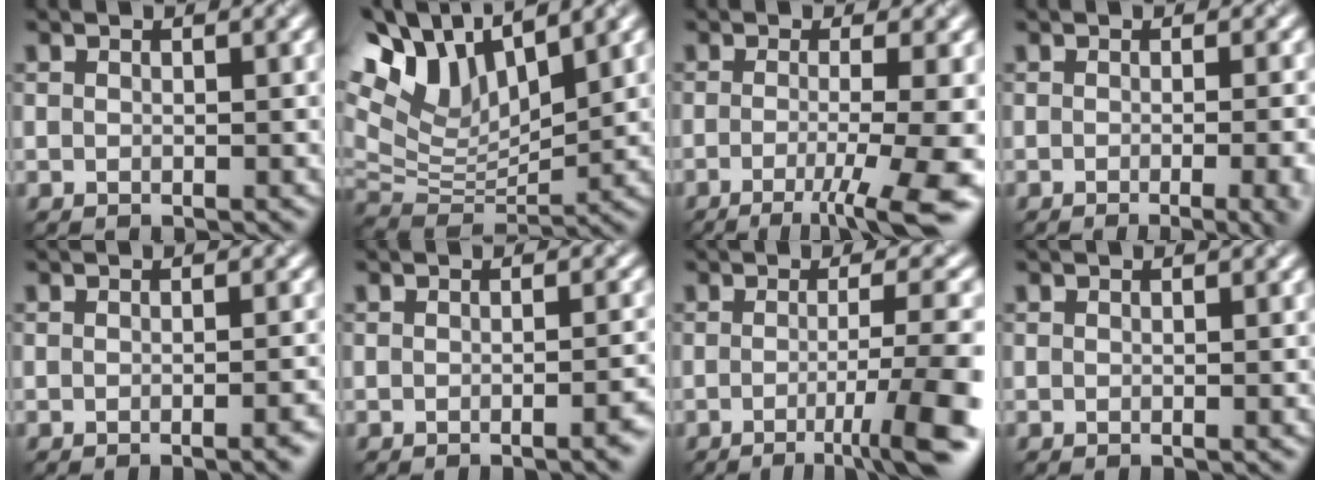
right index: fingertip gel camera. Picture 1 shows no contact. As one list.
[{"total": 9.7, "force": [5.9, 4.2, 6.5], "torque": [-0.141, 0.018, 0.105]}, {"total": 8.0, "force": [-3.0, 1.7, 7.2], "torque": [-0.095, -0.014, -0.045]}, {"total": 8.4, "force": [-2.5, 3.6, 7.1], "torque": [-0.030, -0.002, -0.017]}, {"total": 2.4, "force": [-1.0, 0.7, 2.1], "torque": [-0.014, 0.000, -0.018]}, {"total": 2.8, "force": [-1.1, 0.8, 2.5], "torque": [-0.016, 0.003, -0.021]}, {"total": 7.8, "force": [-2.5, 1.2, 7.3], "torque": [-0.098, -0.003, -0.043]}, {"total": 0.8, "force": [-0.2, 0.2, 0.7], "torque": [-0.004, 0.000, -0.006]}]